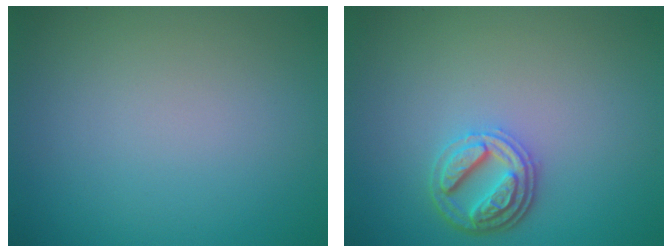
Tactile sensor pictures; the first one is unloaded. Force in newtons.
{"total": 3.7, "press": 3.0, "slide": 2.1}